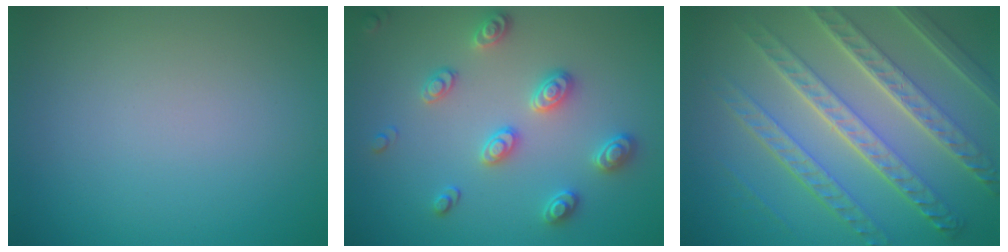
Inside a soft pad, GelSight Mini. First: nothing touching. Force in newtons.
{"total": 3.0, "press": 2.9, "slide": 0.6}
{"total": 8.4, "press": 6.1, "slide": 5.7}